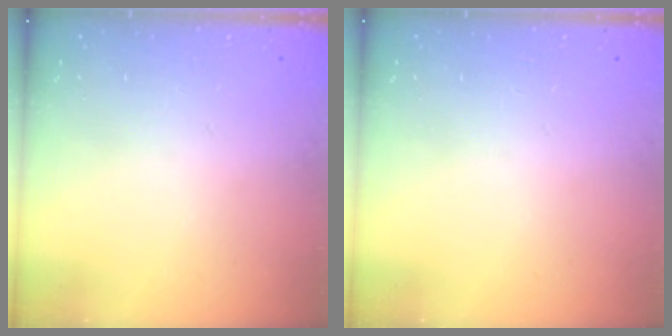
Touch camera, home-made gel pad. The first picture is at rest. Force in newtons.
{"total": 0.0}